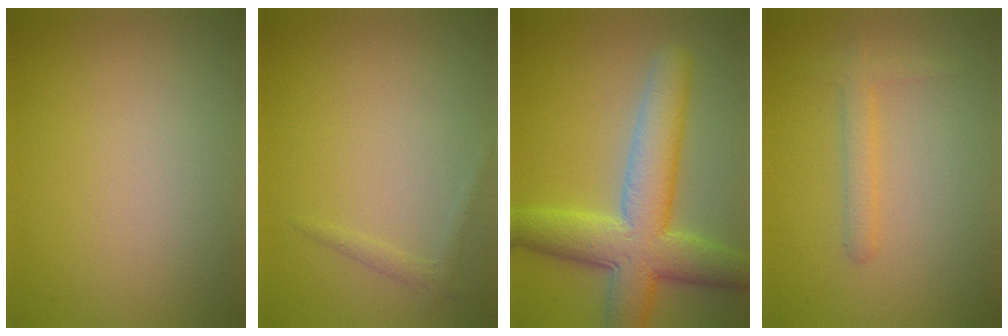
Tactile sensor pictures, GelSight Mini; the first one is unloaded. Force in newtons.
{"total": 1.0, "press": 1.0, "slide": 0.1}
{"total": 8.9, "press": 8.8, "slide": 0.3}
{"total": 1.7, "press": 1.7, "slide": 0.1}